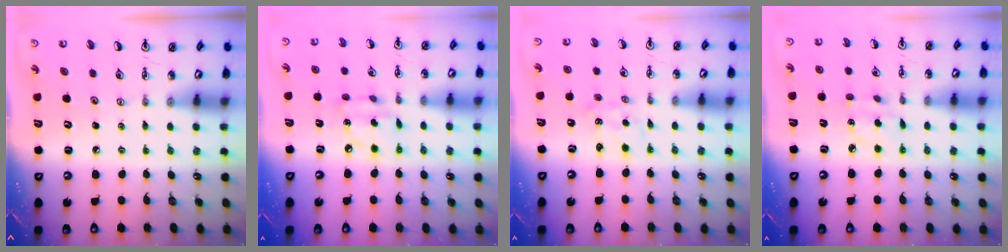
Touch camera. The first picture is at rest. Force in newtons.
{"total": 6.5, "press": 6.5, "slide": 0.3}
{"total": 1.2, "press": 1.2, "slide": 0.2}
{"total": 3.6, "press": 3.5, "slide": 0.9}